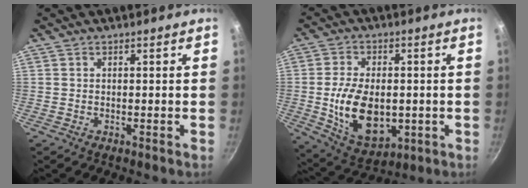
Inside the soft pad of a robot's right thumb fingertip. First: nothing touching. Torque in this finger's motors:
{"motor_torque": [-0.22, 1.17, 0.90, 0.72, 0.14]}